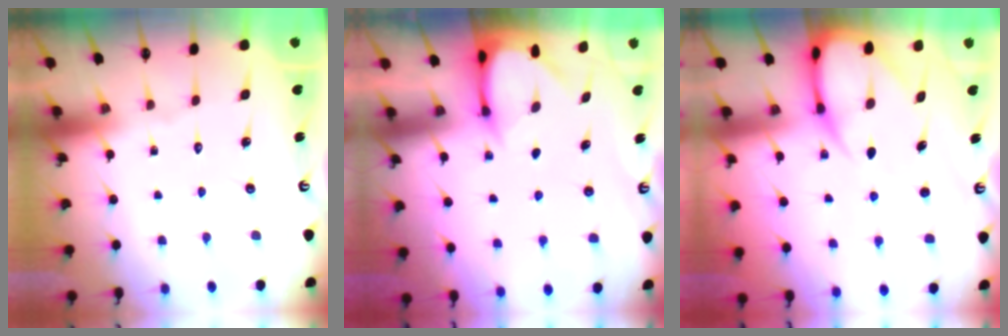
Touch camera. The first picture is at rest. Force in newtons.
{"total": 3.6, "press": 3.6, "slide": 0.3}
{"total": 8.3, "press": 8.3, "slide": 1.0}